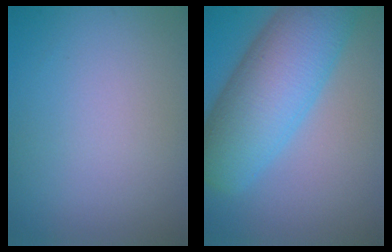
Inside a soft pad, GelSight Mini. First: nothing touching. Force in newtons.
{"total": 10.1, "press": 10.1, "slide": 0.4}